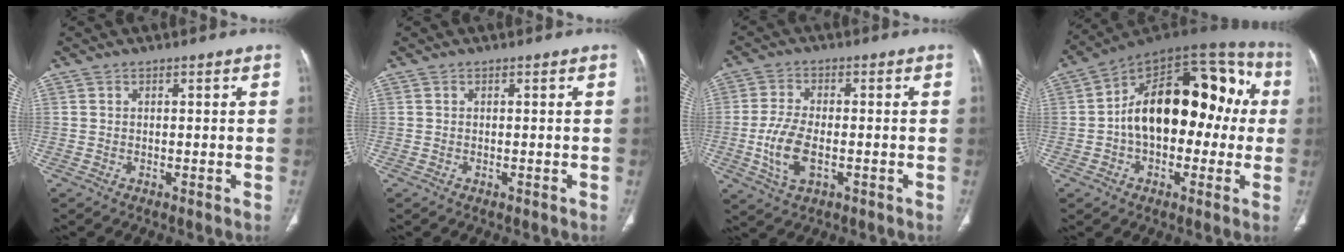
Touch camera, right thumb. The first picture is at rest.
{"total": 0.0}
{"total": 8.4, "force": [-2.0, 4.4, 7.0], "torque": [-0.150, 0.004, -0.034]}
{"total": 23.4, "force": [0.8, 13.8, 18.9], "torque": [-0.250, 0.057, 0.002]}